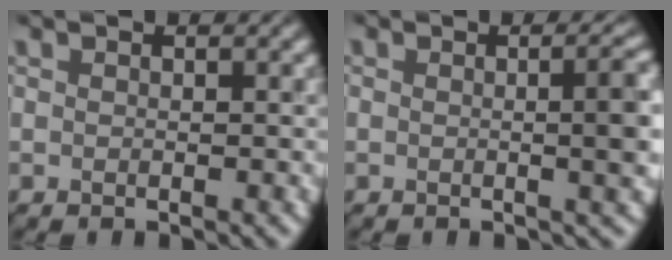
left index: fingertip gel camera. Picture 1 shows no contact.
{"total": 4.6, "force": [0.0, 1.5, 4.4], "torque": [-0.041, 0.008, -0.003]}